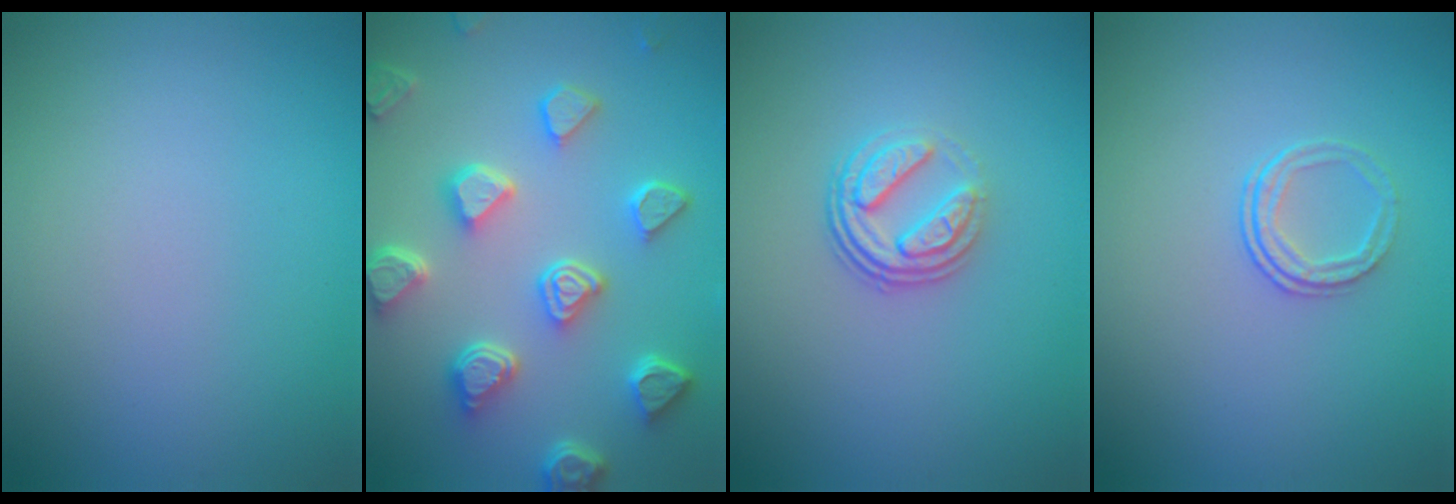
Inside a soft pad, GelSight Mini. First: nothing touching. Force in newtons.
{"total": 6.7, "press": 5.4, "slide": 4.0}
{"total": 3.5, "press": 2.5, "slide": 2.5}
{"total": 1.7, "press": 1.1, "slide": 1.4}